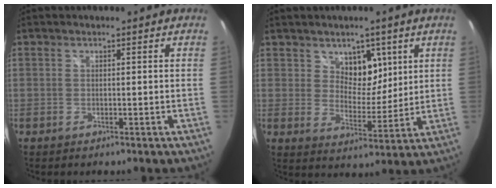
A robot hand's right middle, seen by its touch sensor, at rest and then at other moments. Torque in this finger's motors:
{"motor_torque": [-0.18, -0.08, 0.24, 0.05]}